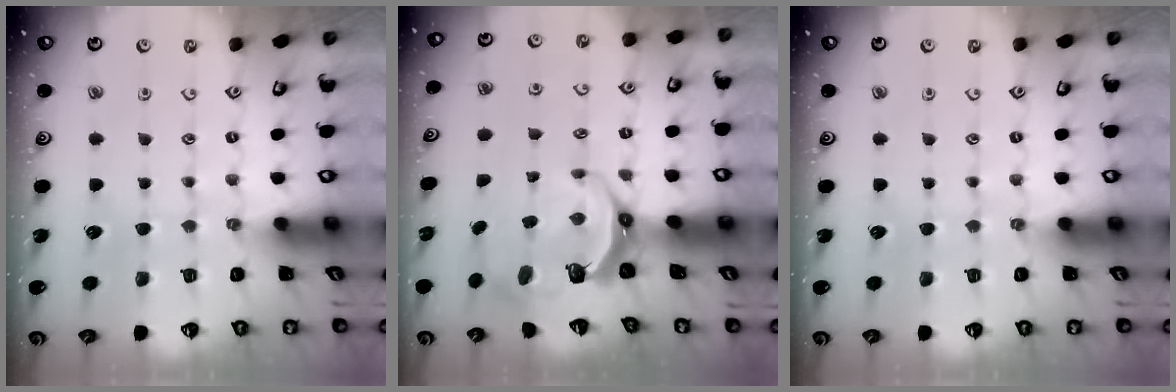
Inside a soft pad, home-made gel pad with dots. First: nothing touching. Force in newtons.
{"total": 7.8, "press": 6.6, "slide": 4.3}
{"total": 0.0}